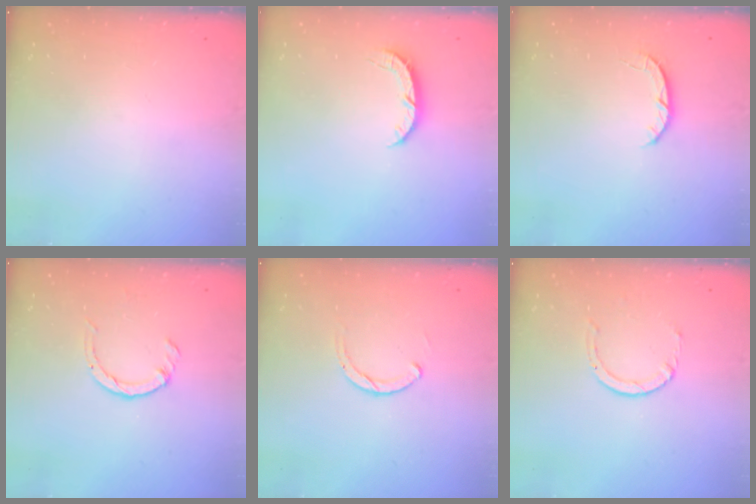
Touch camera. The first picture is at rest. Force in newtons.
{"total": 3.6, "press": 3.5, "slide": 0.5}
{"total": 3.4, "press": 3.4, "slide": 0.6}
{"total": 2.6, "press": 2.6, "slide": 0.4}
{"total": 1.8, "press": 1.8, "slide": 0.2}
{"total": 2.9, "press": 2.9, "slide": 0.4}